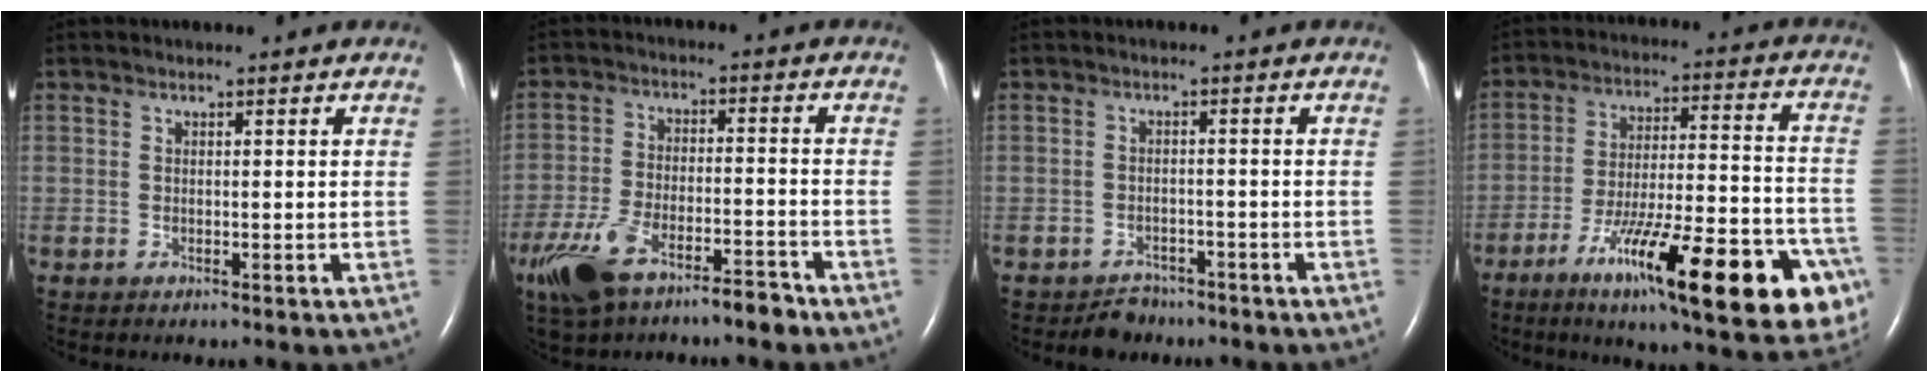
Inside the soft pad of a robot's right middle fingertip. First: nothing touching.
{"total": 11.9, "force": [-8.6, 3.7, 7.4], "torque": [-0.150, -0.004, -0.154]}
{"total": 2.8, "force": [-2.3, 1.6, -0.2], "torque": [-0.006, 0.004, -0.034]}
{"total": 25.5, "force": [-13.2, 4.8, 21.3], "torque": [-0.238, 0.003, -0.193]}